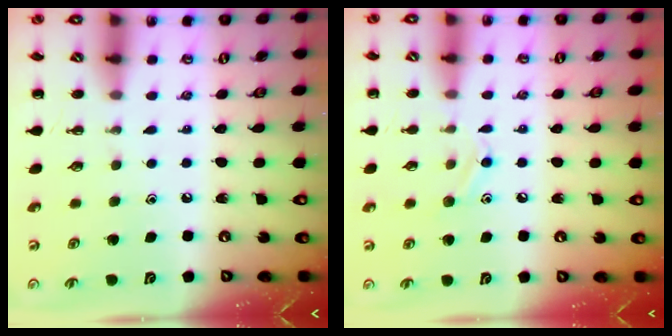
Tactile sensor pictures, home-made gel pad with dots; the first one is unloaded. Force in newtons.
{"total": 8.9, "press": 8.7, "slide": 1.9}